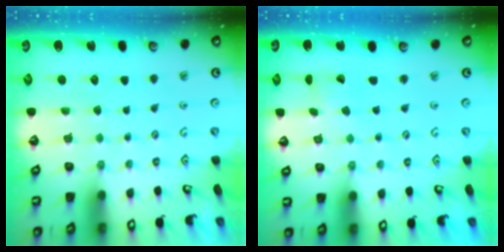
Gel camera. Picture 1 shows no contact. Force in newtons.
{"total": 0.9, "press": 0.9, "slide": 0.1}